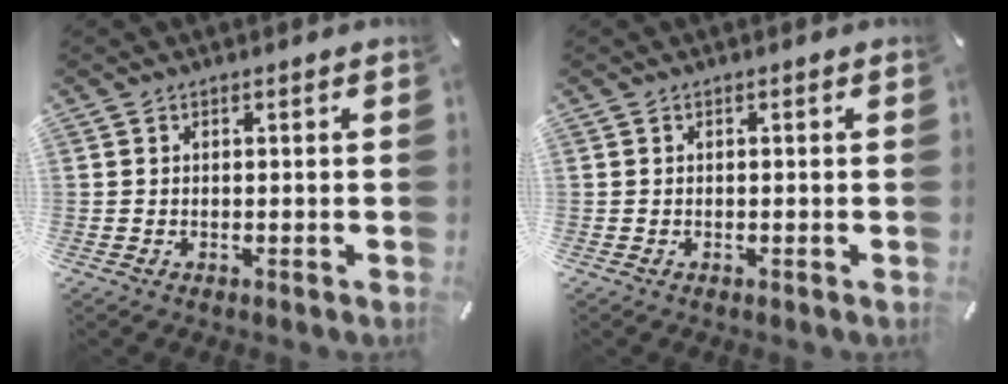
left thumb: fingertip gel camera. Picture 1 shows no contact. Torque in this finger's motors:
{"motor_torque": [-0.04, 0.04, -0.02, 0.02, 0.00]}